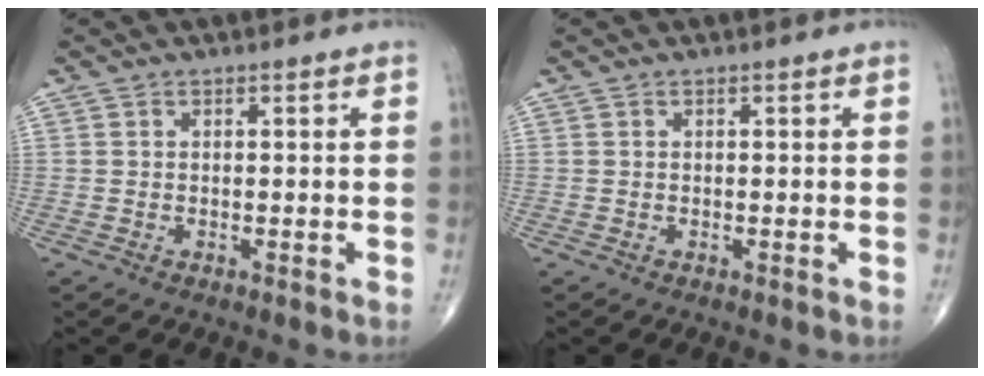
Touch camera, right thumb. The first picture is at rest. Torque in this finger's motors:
{"motor_torque": [0.00, 0.00, 0.00, 0.00, 0.00]}